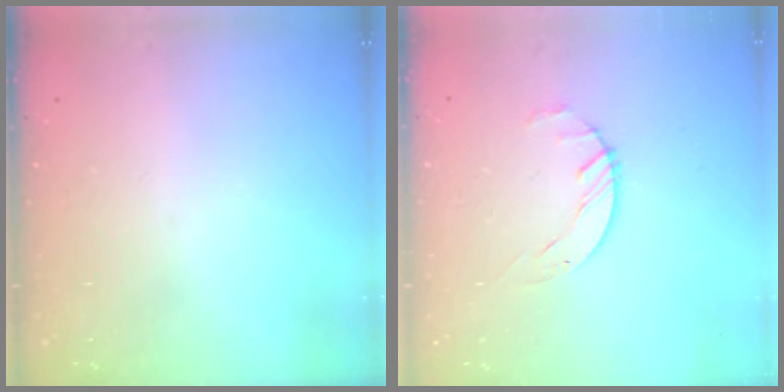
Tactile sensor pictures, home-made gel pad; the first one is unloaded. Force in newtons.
{"total": 1.7, "press": 1.7, "slide": 0.3}